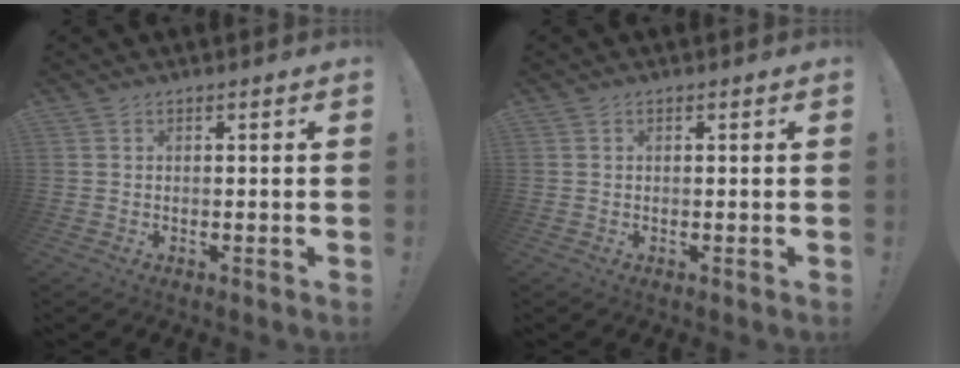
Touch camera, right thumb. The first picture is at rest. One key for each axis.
{"total": 0.0}